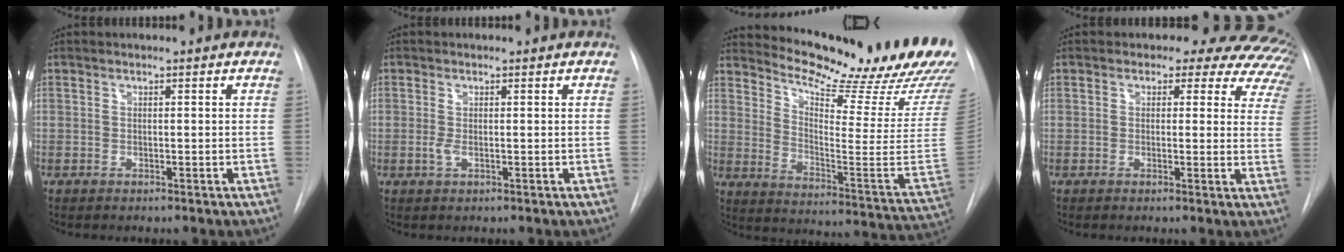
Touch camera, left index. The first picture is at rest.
{"total": 1.3, "force": [-0.1, 0.5, 1.2], "torque": [-0.030, -0.003, 0.001]}
{"total": 25.3, "force": [21.9, 1.5, 12.6], "torque": [-0.200, -0.106, 0.281]}
{"total": 14.5, "force": [11.3, 6.8, 6.0], "torque": [-0.068, -0.004, 0.097]}